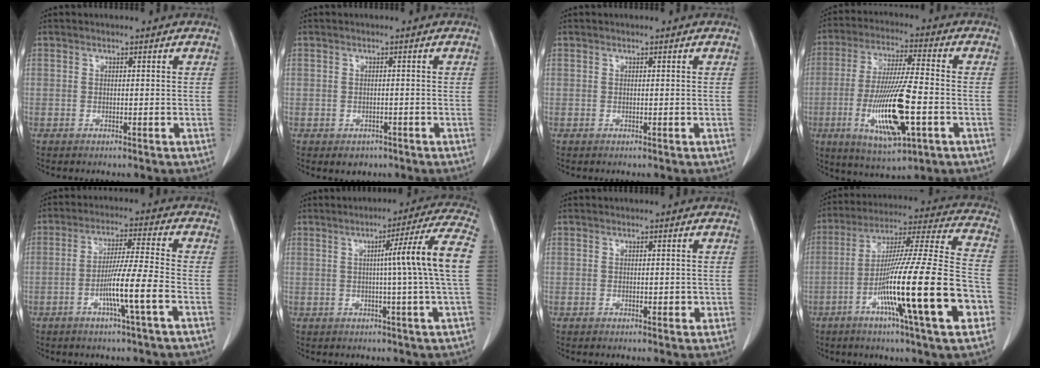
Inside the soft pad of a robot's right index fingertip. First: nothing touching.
{"total": 2.0, "force": [-1.1, 1.6, 0.5], "torque": [-0.004, 0.004, -0.008]}
{"total": 0.0}
{"total": 15.2, "force": [-4.2, 2.3, 14.4], "torque": [-0.282, -0.019, -0.069]}
{"total": 8.5, "force": [-3.0, -1.0, 7.9], "torque": [-0.143, -0.002, -0.058]}
{"total": 11.1, "force": [0.7, -2.4, 10.8], "torque": [-0.144, 0.004, 0.008]}
{"total": 1.5, "force": [-0.2, 0.9, 1.2], "torque": [-0.011, 0.000, 0.000]}
{"total": 24.0, "force": [-8.0, 0.3, 22.6], "torque": [-0.350, -0.021, -0.140]}